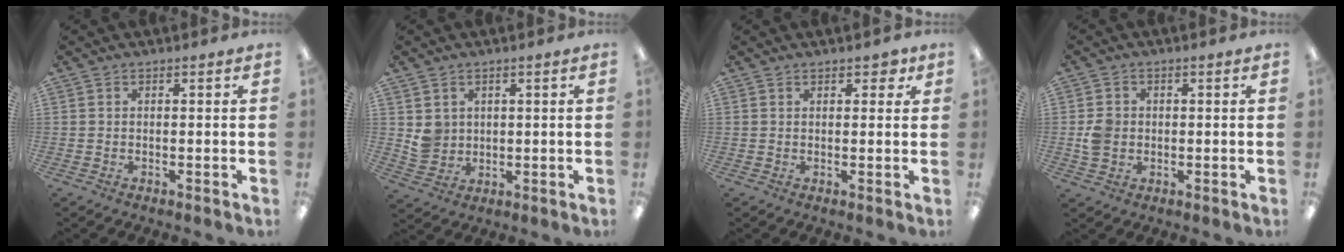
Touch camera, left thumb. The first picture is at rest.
{"total": 4.5, "force": [1.7, 4.1, 0.8], "torque": [-0.012, -0.002, 0.033]}
{"total": 2.8, "force": [1.7, 1.5, 1.6], "torque": [-0.009, -0.005, 0.025]}
{"total": 4.4, "force": [-0.2, 3.8, 2.2], "torque": [-0.034, 0.005, -0.002]}